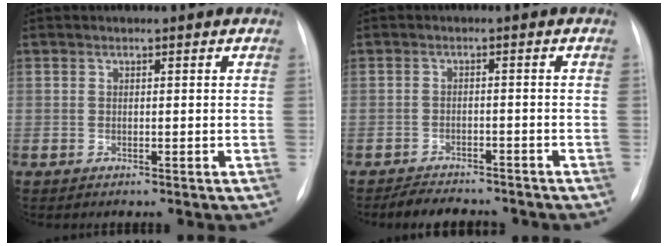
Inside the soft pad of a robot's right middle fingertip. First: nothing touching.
{"total": 7.2, "force": [-6.5, 1.9, 2.4], "torque": [-0.041, -0.008, -0.089]}